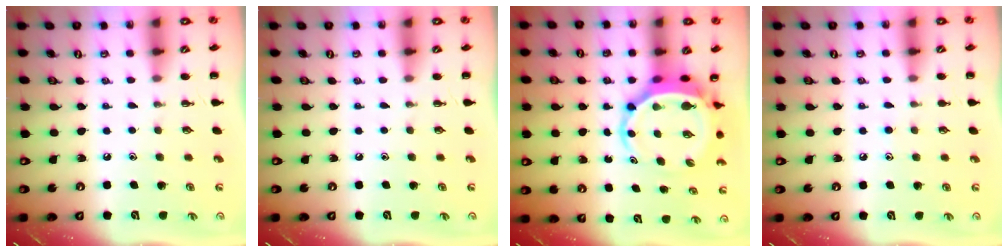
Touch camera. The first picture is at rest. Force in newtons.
{"total": 0.0}
{"total": 5.7, "press": 5.5, "slide": 1.5}
{"total": 6.2, "press": 5.9, "slide": 2.1}